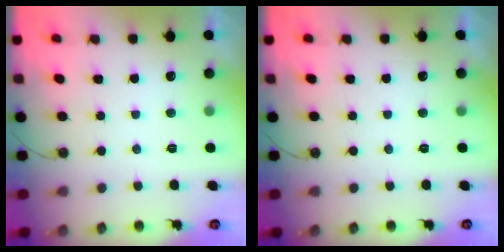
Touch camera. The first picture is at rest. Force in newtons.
{"total": 0.0}